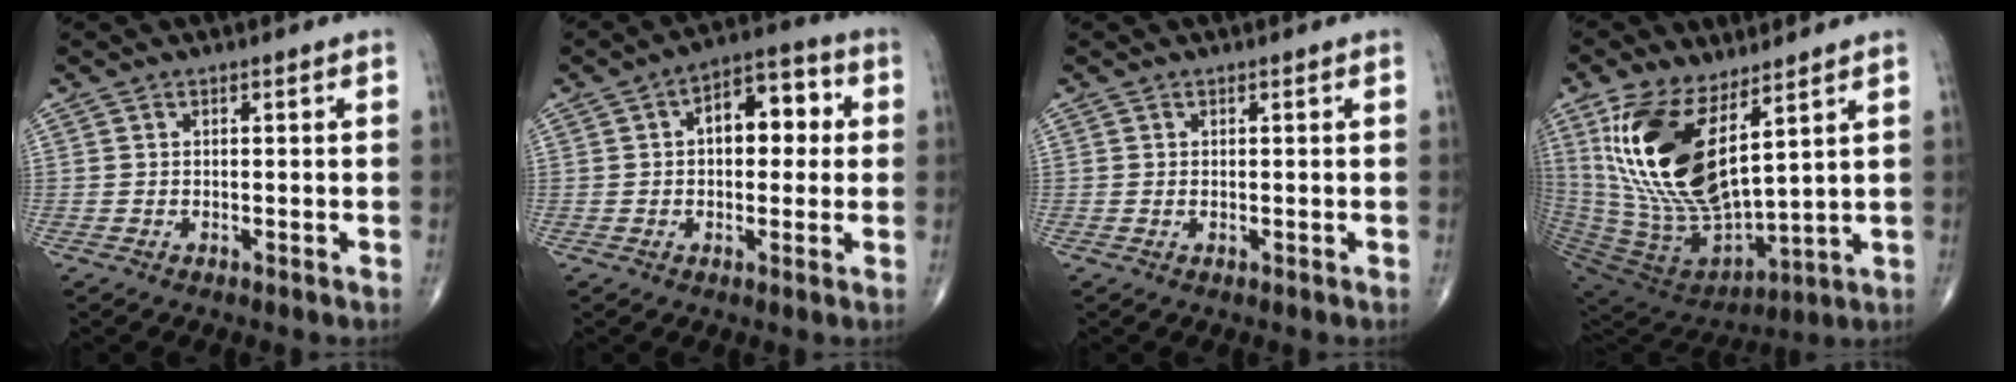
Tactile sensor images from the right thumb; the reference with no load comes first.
{"total": 10.2, "force": [1.7, 5.9, 8.1], "torque": [-0.087, 0.026, 0.016]}
{"total": 0.0}
{"total": 21.3, "force": [8.3, 9.2, 17.3], "torque": [-0.342, -0.053, 0.176]}